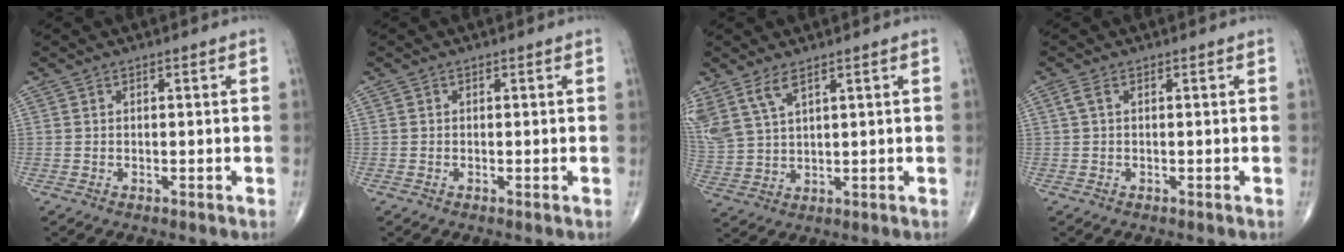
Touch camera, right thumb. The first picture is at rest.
{"total": 0.0}
{"total": 8.0, "force": [4.9, 3.3, 5.4], "torque": [-0.130, -0.009, 0.113]}
{"total": 1.4, "force": [0.3, 0.5, 1.2], "torque": [-0.035, 0.008, 0.005]}